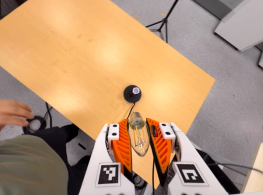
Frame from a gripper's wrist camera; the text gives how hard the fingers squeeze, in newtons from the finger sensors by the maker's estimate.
{"total": 21.7, "left": 23.4, "right": 20.1}